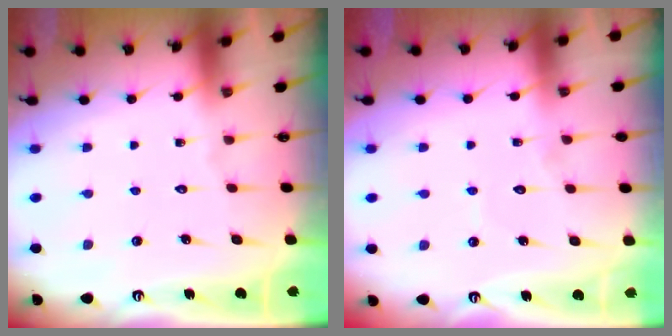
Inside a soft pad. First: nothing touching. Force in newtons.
{"total": 4.5, "press": 4.5, "slide": 0.5}